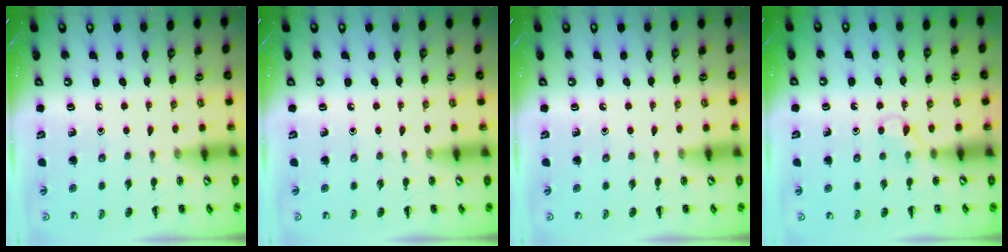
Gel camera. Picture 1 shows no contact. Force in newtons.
{"total": 0.0}
{"total": 0.0}
{"total": 3.3, "press": 3.2, "slide": 0.9}